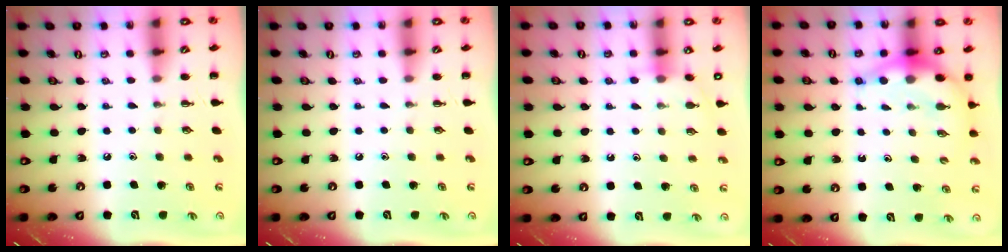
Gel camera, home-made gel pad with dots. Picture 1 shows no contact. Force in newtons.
{"total": 0.0}
{"total": 5.9, "press": 5.7, "slide": 1.3}
{"total": 7.4, "press": 7.3, "slide": 1.4}